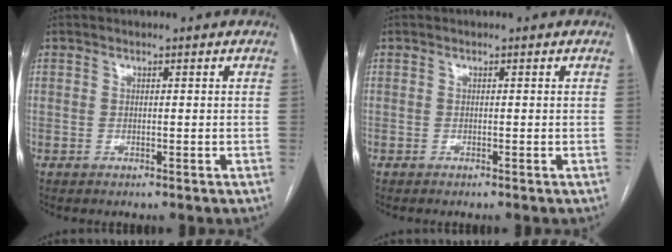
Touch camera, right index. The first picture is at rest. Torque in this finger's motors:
{"motor_torque": [-0.10, -0.02, -0.04, 0.00]}